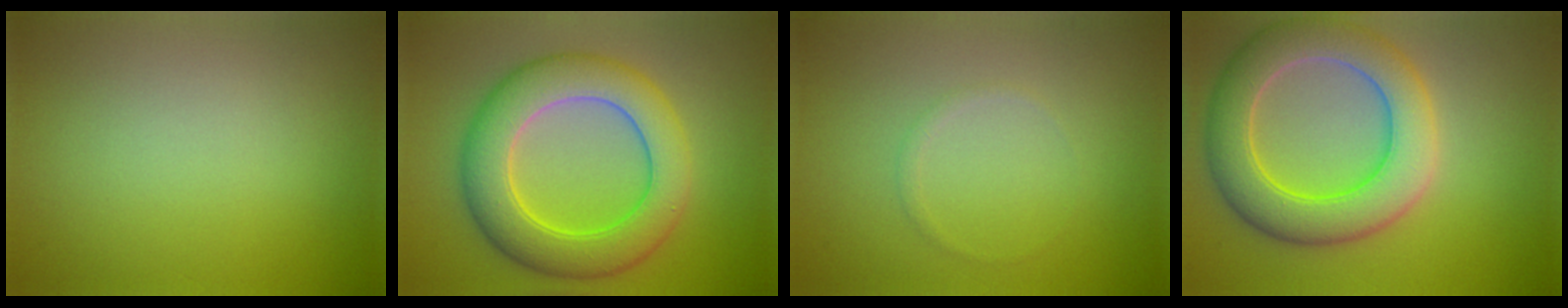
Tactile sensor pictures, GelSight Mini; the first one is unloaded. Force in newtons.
{"total": 8.5, "press": 8.5, "slide": 0.4}
{"total": 0.6, "press": 0.6, "slide": 0.1}
{"total": 7.9, "press": 7.9, "slide": 0.5}